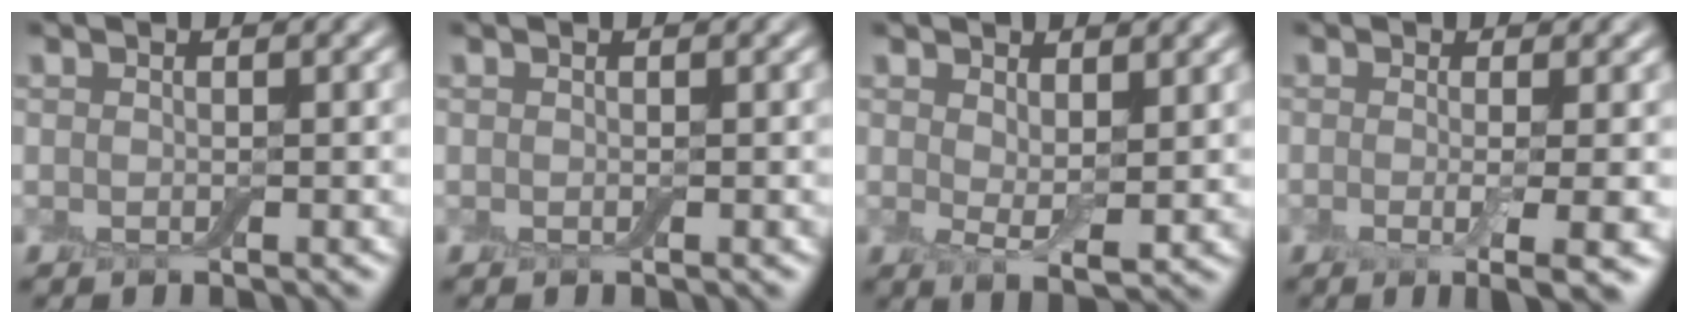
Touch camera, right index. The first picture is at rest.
{"total": 0.0}
{"total": 3.0, "force": [1.3, 1.0, 2.4], "torque": [-0.043, -0.010, 0.026]}
{"total": 4.5, "force": [-0.8, 0.9, 4.3], "torque": [-0.066, -0.011, -0.012]}